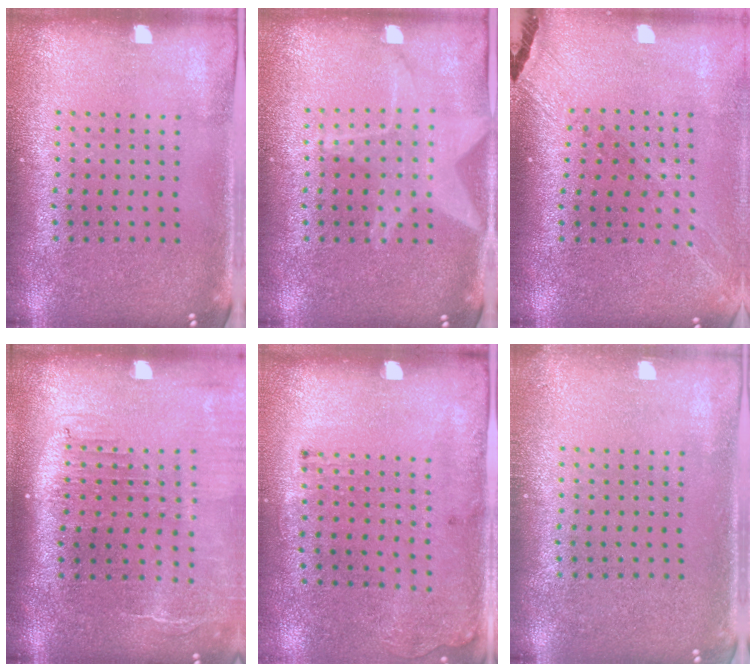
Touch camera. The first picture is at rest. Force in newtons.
{"total": 1.5, "press": 1.4, "slide": 0.3}
{"total": 1.4, "press": 1.4, "slide": 0.1}
{"total": 2.1, "press": 1.7, "slide": 1.2}
{"total": 1.8, "press": 1.2, "slide": 1.3}
{"total": 0.6, "press": 0.6, "slide": 0.0}